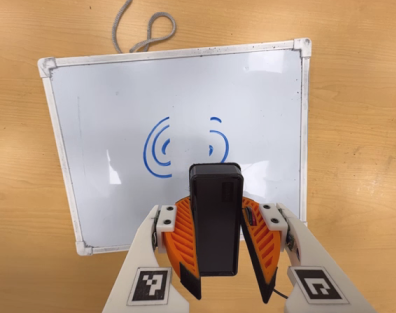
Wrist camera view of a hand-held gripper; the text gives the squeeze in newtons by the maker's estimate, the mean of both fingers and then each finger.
{"total": 9.2, "left": 9.1, "right": 9.4}